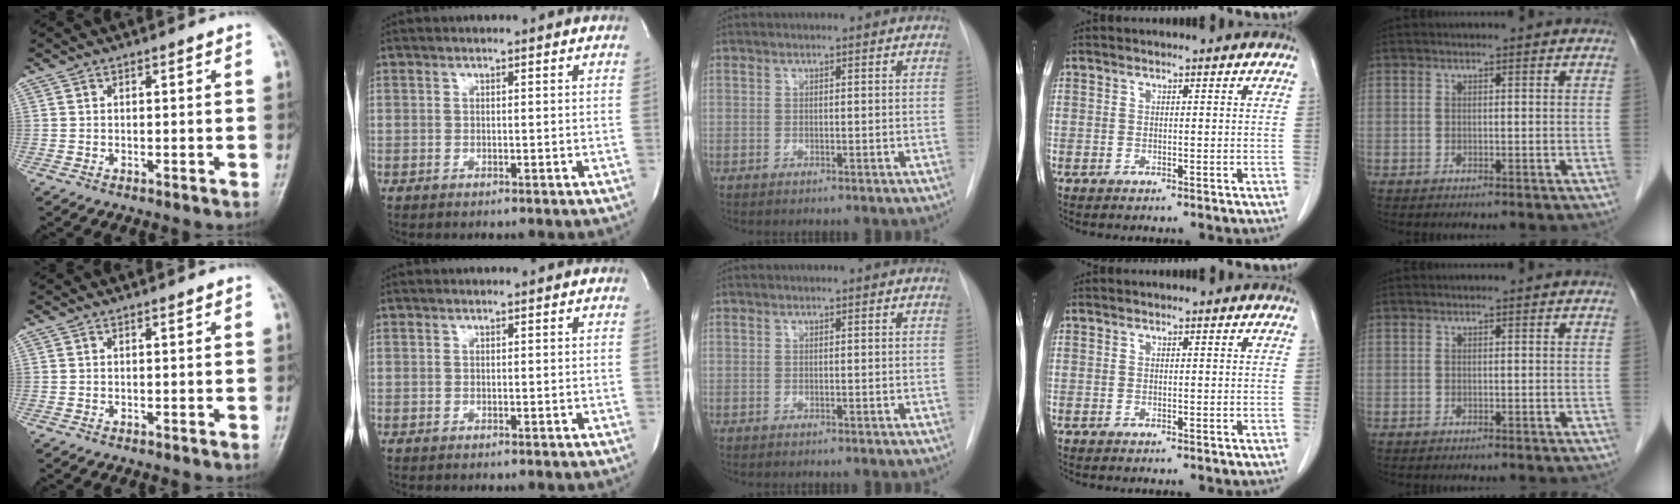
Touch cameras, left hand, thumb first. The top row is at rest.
{}